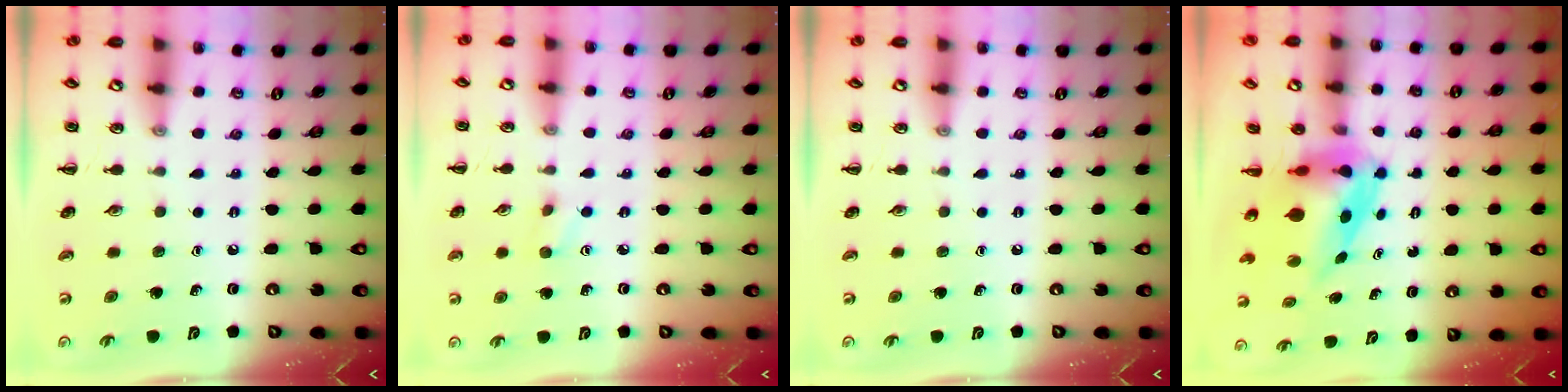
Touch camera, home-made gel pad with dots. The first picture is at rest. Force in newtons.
{"total": 2.8, "press": 2.7, "slide": 0.9}
{"total": 0.0}
{"total": 5.4, "press": 5.2, "slide": 1.5}